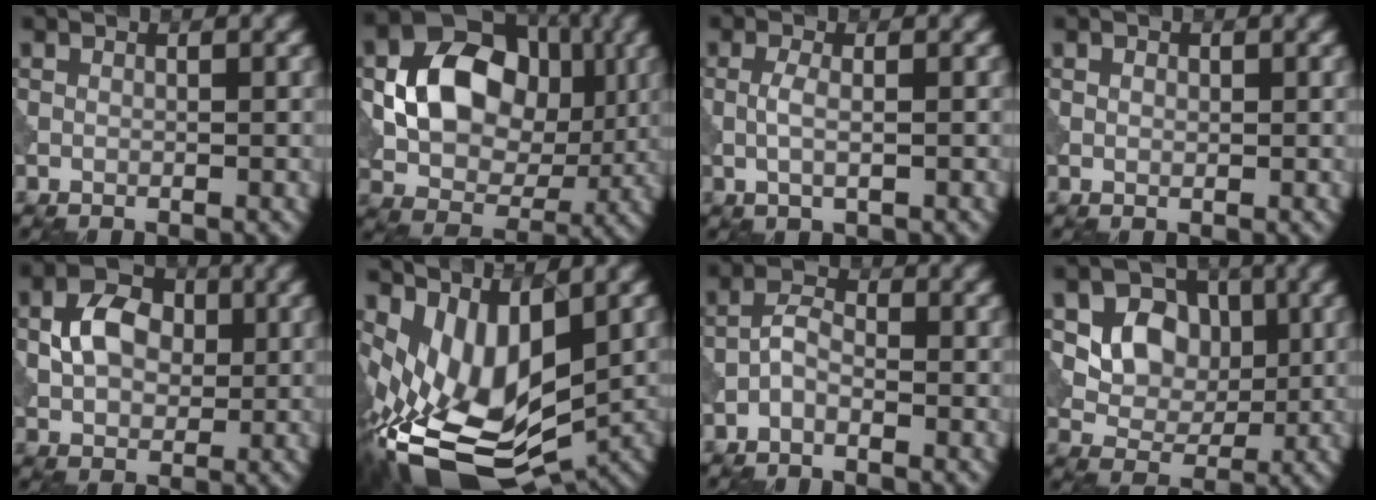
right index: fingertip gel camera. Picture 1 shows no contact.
{"total": 10.8, "force": [1.1, 8.0, 7.1], "torque": [-0.123, 0.000, 0.014]}
{"total": 1.8, "force": [-0.2, 0.5, 1.7], "torque": [-0.038, 0.000, -0.006]}
{"total": 0.6, "force": [0.2, 0.5, 0.3], "torque": [-0.006, 0.000, 0.003]}
{"total": 5.0, "force": [0.6, 3.7, 3.4], "torque": [-0.064, 0.005, 0.007]}
{"total": 12.1, "force": [-0.8, 6.7, 10.0], "torque": [-0.196, -0.029, 0.005]}
{"total": 2.0, "force": [-1.1, 0.9, 1.4], "torque": [-0.026, 0.009, -0.029]}
{"total": 7.6, "force": [2.1, 6.1, 3.9], "torque": [-0.070, 0.005, 0.036]}